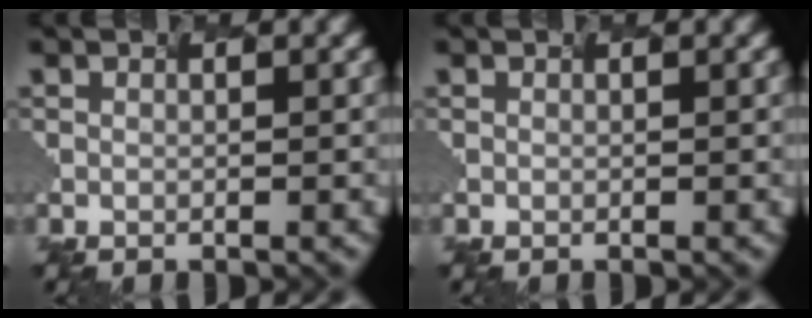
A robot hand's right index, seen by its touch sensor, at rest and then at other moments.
{"total": 0.0}